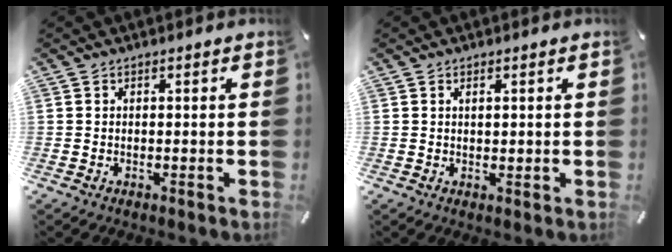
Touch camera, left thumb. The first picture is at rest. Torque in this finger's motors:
{"motor_torque": [-0.15, -0.56, 0.05, 0.05, -0.01]}